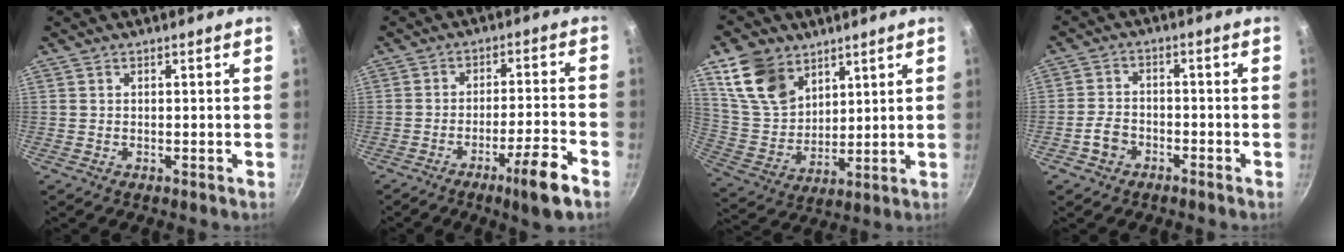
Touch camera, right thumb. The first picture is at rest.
{"total": 9.2, "force": [-5.3, 0.7, 7.5], "torque": [-0.119, 0.034, -0.079]}
{"total": 14.1, "force": [8.1, 9.4, 6.6], "torque": [-0.097, -0.032, 0.170]}
{"total": 4.4, "force": [-2.6, 3.0, 1.9], "torque": [-0.028, 0.032, -0.047]}